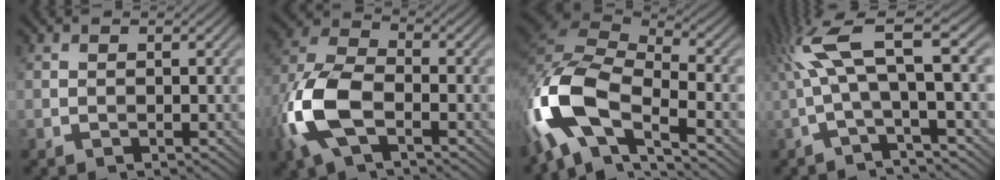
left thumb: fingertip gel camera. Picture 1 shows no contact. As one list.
[{"total": 11.3, "force": [-4.1, 5.8, 8.8], "torque": [-0.222, -0.008, -0.095]}, {"total": 14.4, "force": [-6.5, 7.2, 10.6], "torque": [-0.247, -0.012, -0.138]}, {"total": 9.6, "force": [0.7, 1.9, 9.4], "torque": [-0.183, 0.032, 0.002]}]